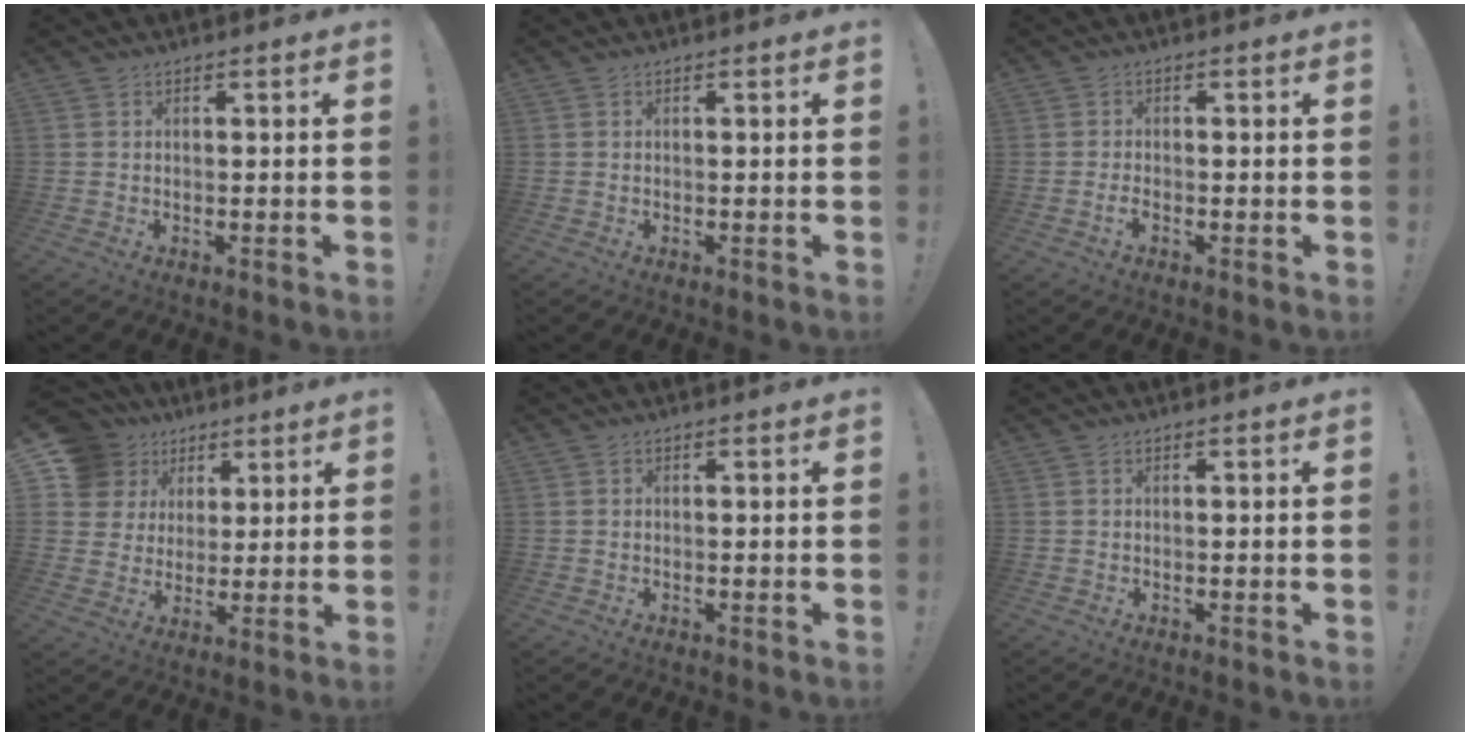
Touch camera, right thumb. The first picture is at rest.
{"total": 0.0}
{"total": 1.7, "force": [-1.0, 0.9, 1.1], "torque": [-0.008, 0.000, -0.019]}
{"total": 12.9, "force": [5.7, 10.8, 3.9], "torque": [-0.050, -0.032, 0.125]}
{"total": 0.0}
{"total": 0.0}